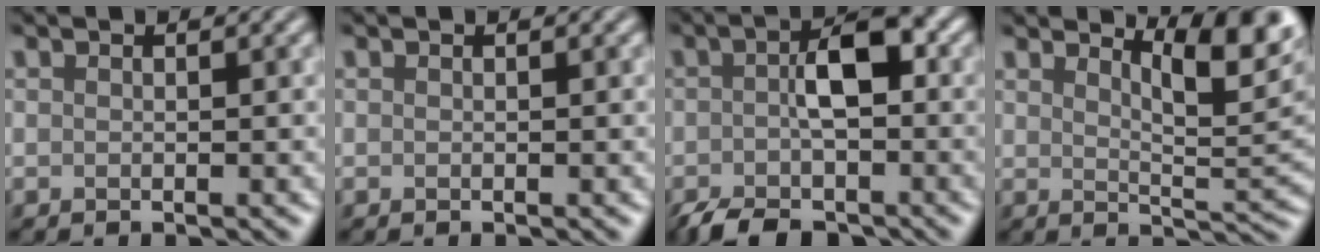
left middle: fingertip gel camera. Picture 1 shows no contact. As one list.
[{"total": 0.0}, {"total": 6.0, "force": [-2.8, 2.6, 4.7], "torque": [-0.082, 0.010, -0.049]}, {"total": 6.4, "force": [4.2, 1.1, 4.8], "torque": [-0.058, 0.011, 0.072]}]